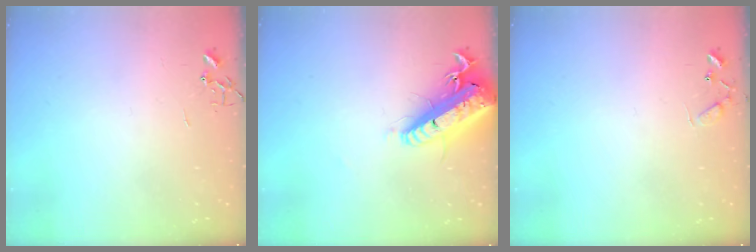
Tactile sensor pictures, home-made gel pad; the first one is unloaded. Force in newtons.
{"total": 23.1, "press": 22.6, "slide": 5.0}
{"total": 5.6, "press": 5.6, "slide": 0.5}